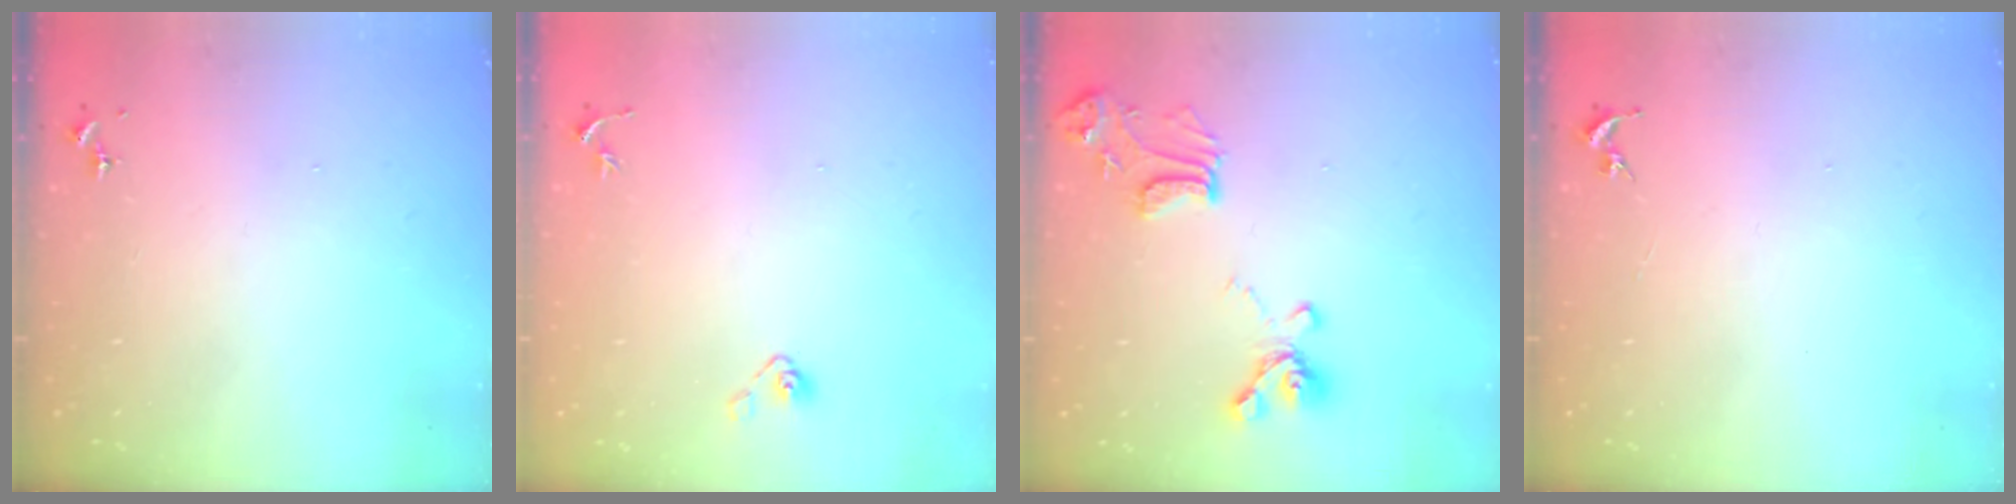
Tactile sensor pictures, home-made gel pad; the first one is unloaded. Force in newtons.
{"total": 4.1, "press": 3.7, "slide": 1.7}
{"total": 14.3, "press": 14.2, "slide": 1.7}
{"total": 0.0}